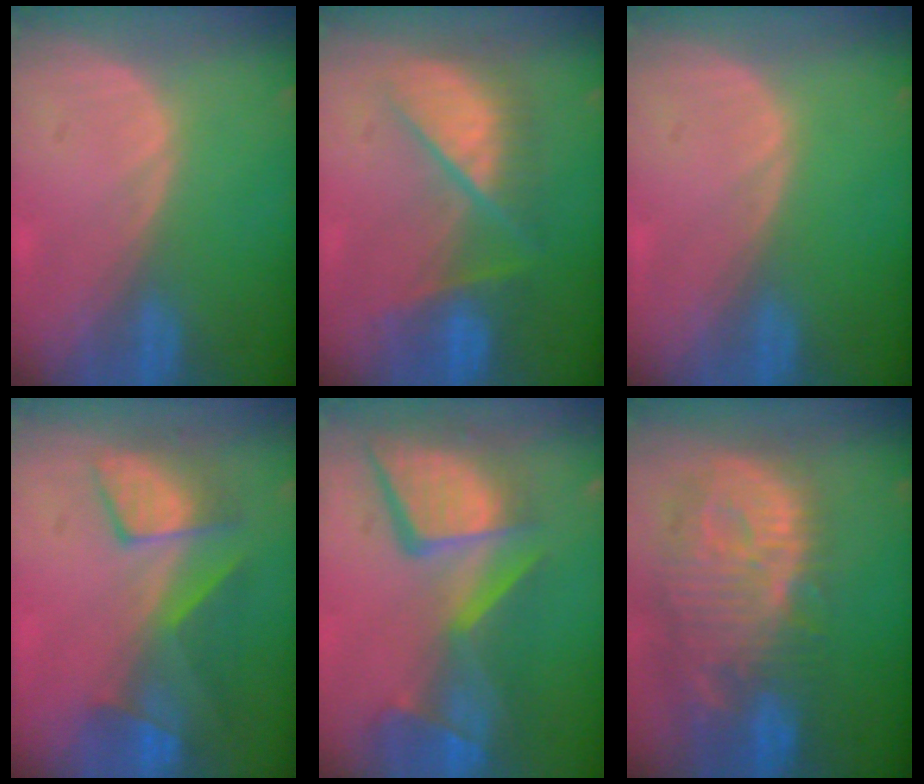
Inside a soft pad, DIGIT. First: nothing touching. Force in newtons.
{"total": 8.2, "press": 8.2, "slide": 0.6}
{"total": 0.0}
{"total": 8.0, "press": 7.7, "slide": 2.2}
{"total": 13.9, "press": 11.3, "slide": 8.2}
{"total": 13.6, "press": 11.8, "slide": 6.6}